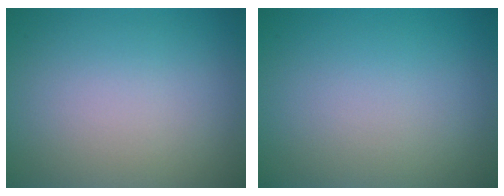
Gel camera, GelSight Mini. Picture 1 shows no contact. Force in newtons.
{"total": 0.0}